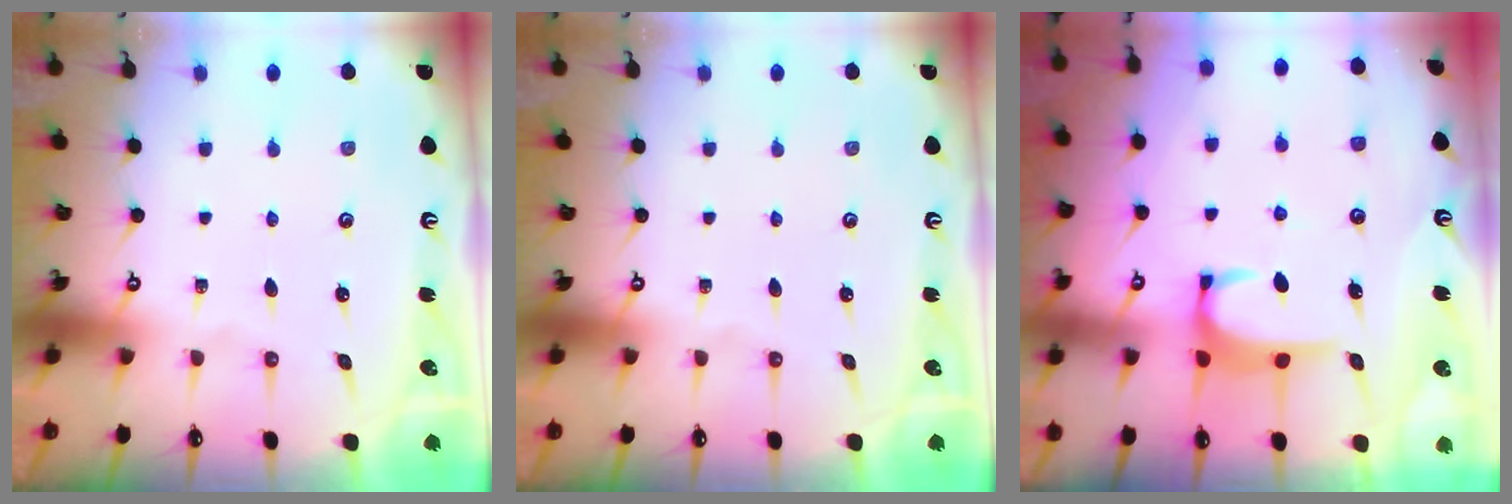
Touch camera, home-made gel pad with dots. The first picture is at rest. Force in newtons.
{"total": 0.0}
{"total": 2.8, "press": 2.8, "slide": 0.3}